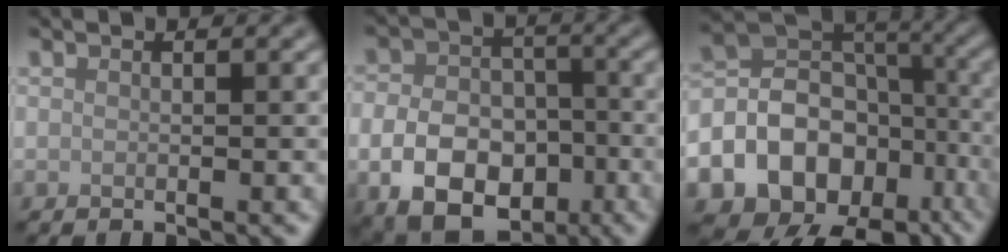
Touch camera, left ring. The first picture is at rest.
{"total": 9.2, "force": [-3.4, 6.4, 5.7], "torque": [-0.108, -0.015, -0.060]}
{"total": 17.5, "force": [-7.7, 14.1, 7.1], "torque": [-0.169, -0.029, -0.117]}